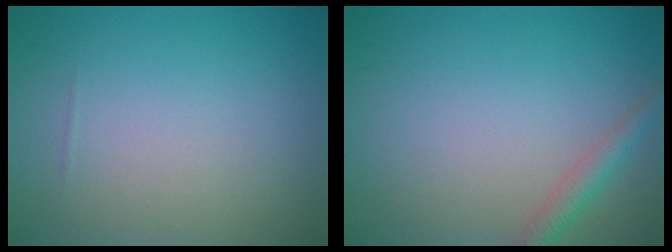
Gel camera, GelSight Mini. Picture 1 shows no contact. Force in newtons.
{"total": 2.0, "press": 2.0, "slide": 0.1}